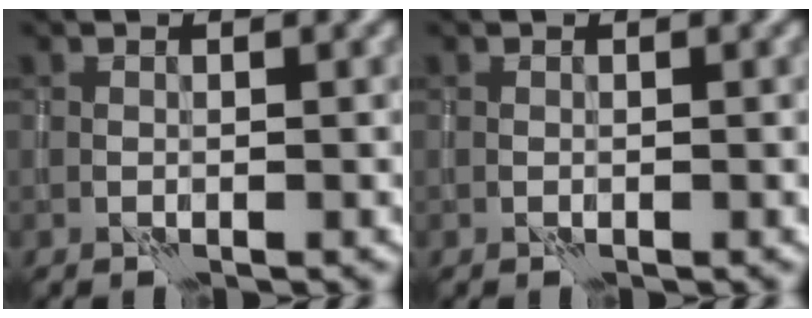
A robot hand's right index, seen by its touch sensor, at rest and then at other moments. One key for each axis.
{"total": 0.0}